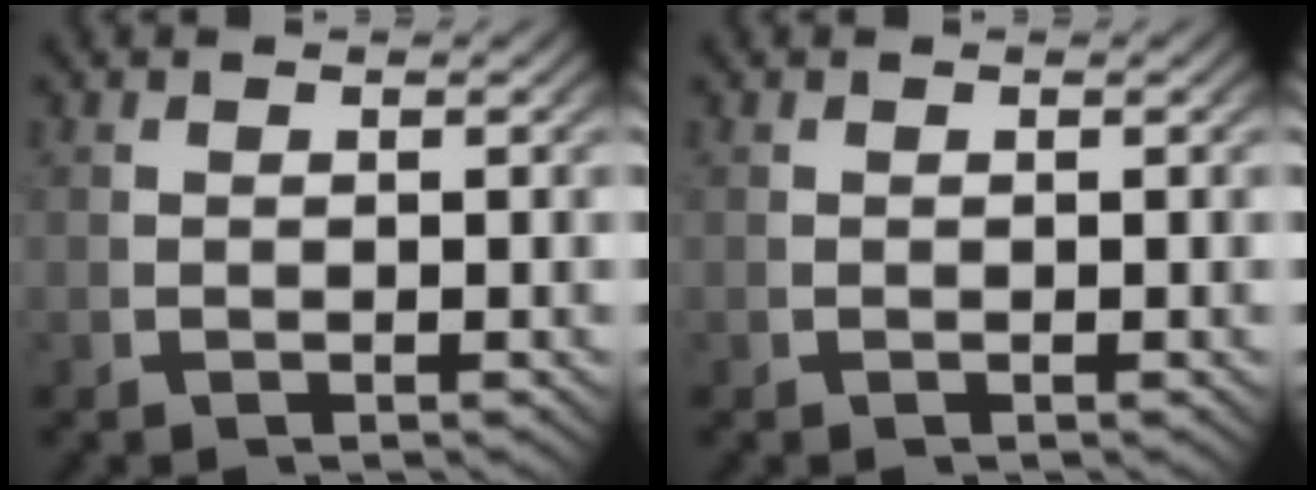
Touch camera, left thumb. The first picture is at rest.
{"total": 0.0}